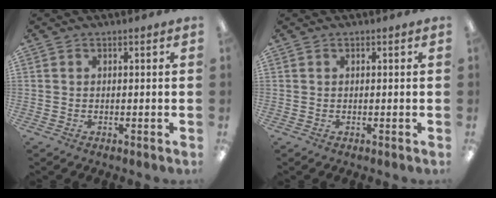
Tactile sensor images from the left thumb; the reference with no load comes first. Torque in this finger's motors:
{"motor_torque": [0.00, 0.00, 0.00, 0.00, 0.00]}